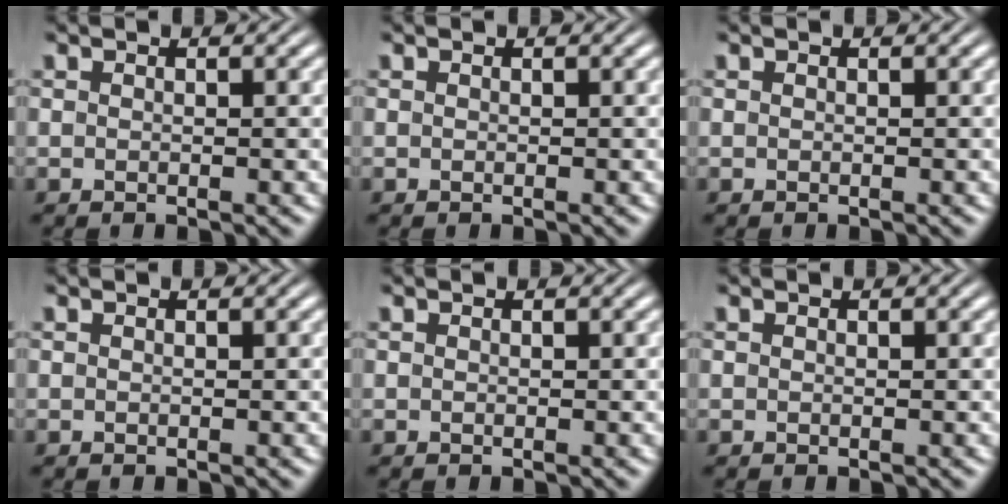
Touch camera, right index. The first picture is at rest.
{"total": 0.0}
{"total": 0.0}
{"total": 0.0}
{"total": 0.0}
{"total": 0.0}